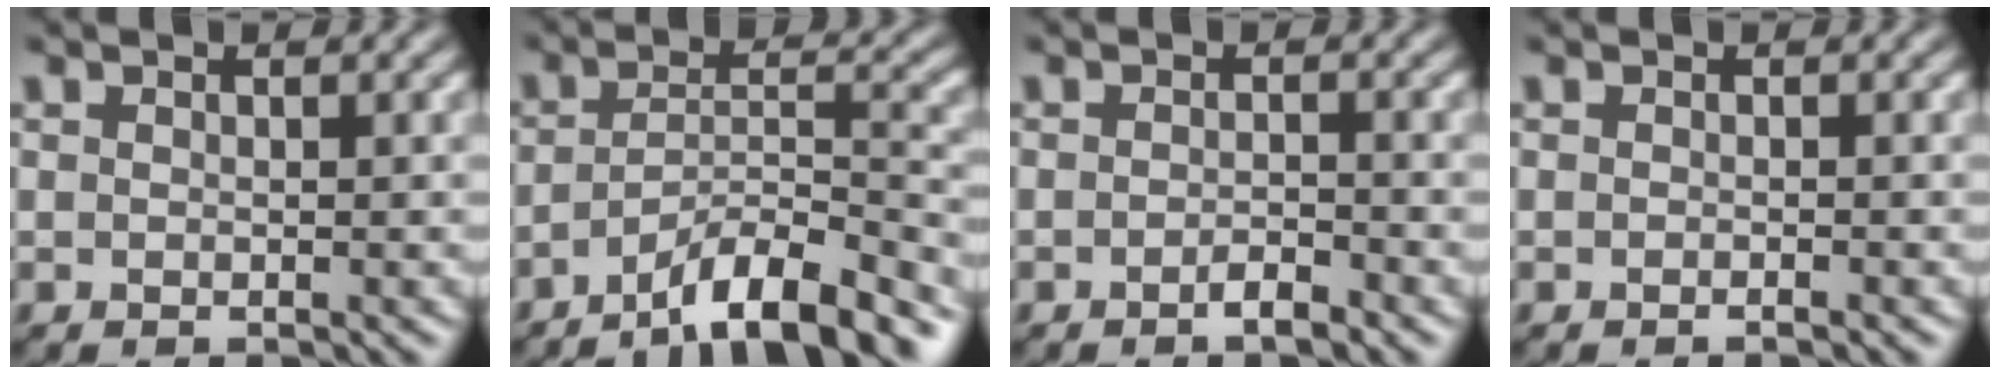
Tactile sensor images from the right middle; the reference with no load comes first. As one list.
[{"total": 8.4, "force": [-5.8, 1.7, 5.8], "torque": [-0.082, 0.008, -0.101]}, {"total": 1.5, "force": [-1.0, 0.3, 1.0], "torque": [-0.020, 0.000, -0.019]}, {"total": 0.7, "force": [-0.4, 0.1, 0.5], "torque": [-0.004, -0.001, -0.009]}]